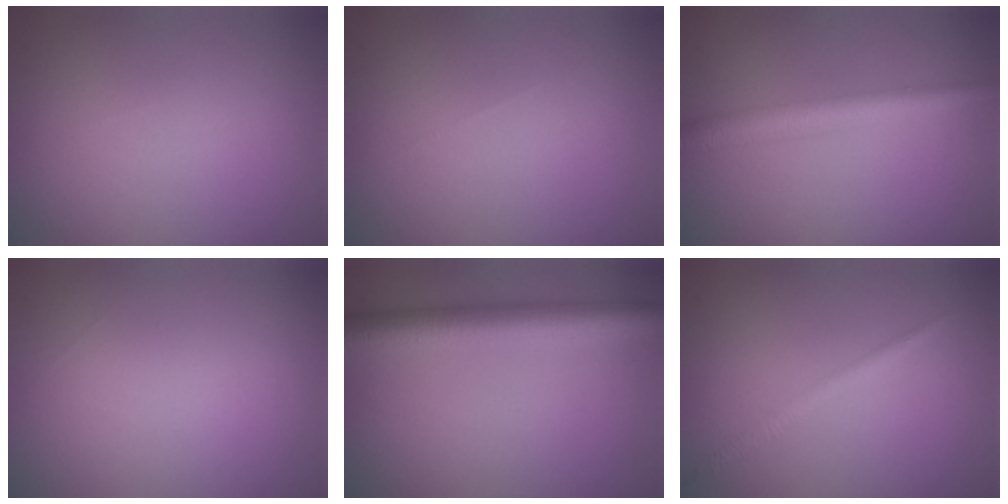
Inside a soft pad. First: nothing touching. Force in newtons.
{"total": 0.0}
{"total": 3.4, "press": 3.4, "slide": 0.0}
{"total": 0.0}
{"total": 6.2, "press": 6.2, "slide": 0.2}
{"total": 1.4, "press": 1.4, "slide": 0.1}